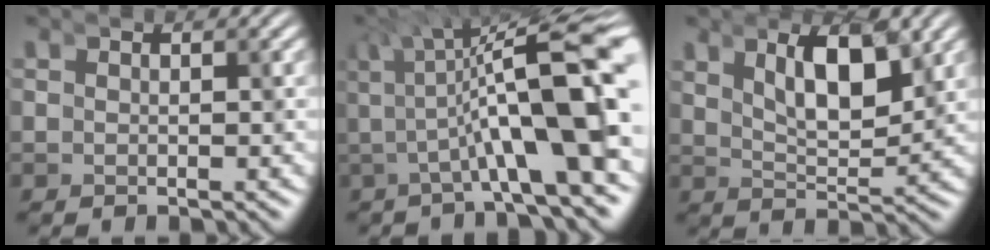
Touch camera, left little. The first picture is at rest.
{"total": 7.7, "force": [-1.9, 2.3, 7.1], "torque": [-0.098, -0.004, -0.034]}
{"total": 5.7, "force": [0.8, 3.0, 4.8], "torque": [-0.079, -0.010, 0.012]}